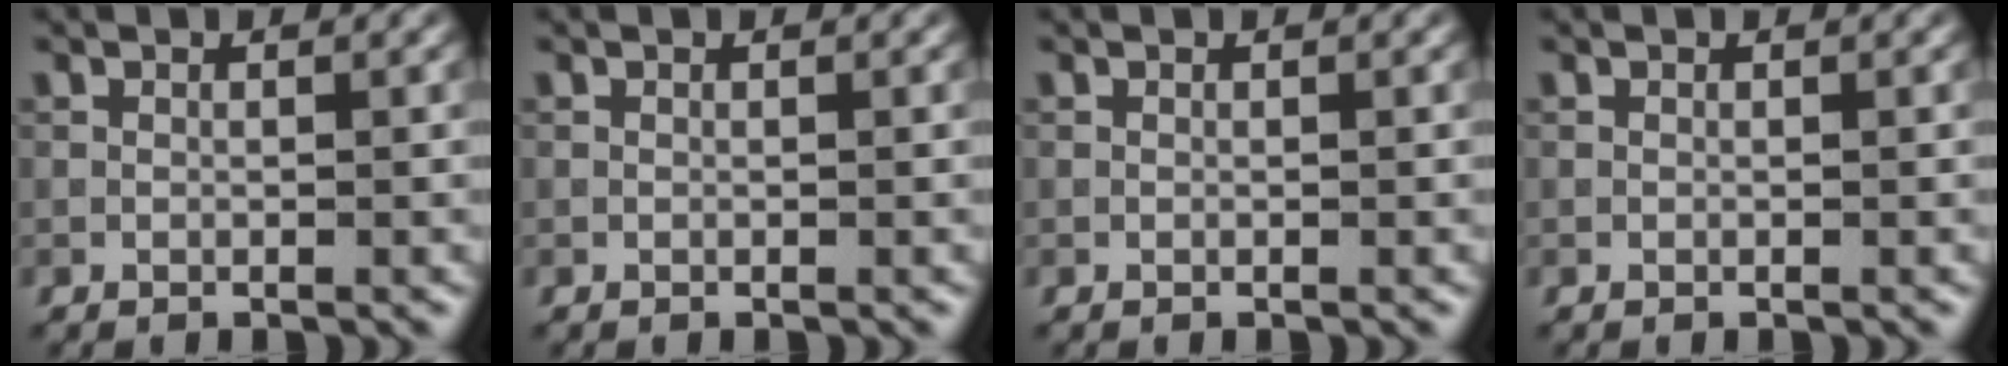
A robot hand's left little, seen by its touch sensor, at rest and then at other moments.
{"total": 0.0}
{"total": 0.0}
{"total": 0.0}